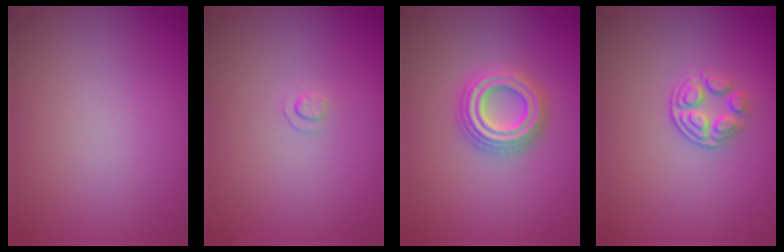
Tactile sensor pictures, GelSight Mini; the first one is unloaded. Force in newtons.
{"total": 0.6, "press": 0.3, "slide": 0.6}
{"total": 4.1, "press": 4.0, "slide": 0.8}
{"total": 2.4, "press": 1.8, "slide": 1.6}